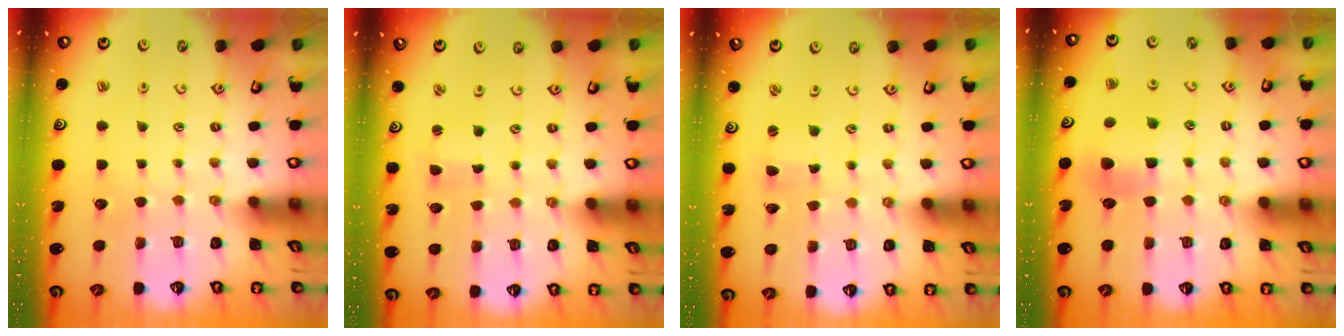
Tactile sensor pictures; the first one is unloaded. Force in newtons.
{"total": 1.1, "press": 1.1, "slide": 0.1}
{"total": 1.6, "press": 1.5, "slide": 0.3}
{"total": 6.2, "press": 6.2, "slide": 0.6}